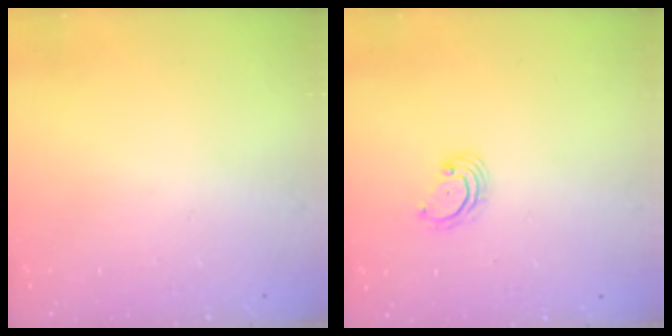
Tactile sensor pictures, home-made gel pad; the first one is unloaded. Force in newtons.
{"total": 3.0, "press": 3.0, "slide": 0.2}